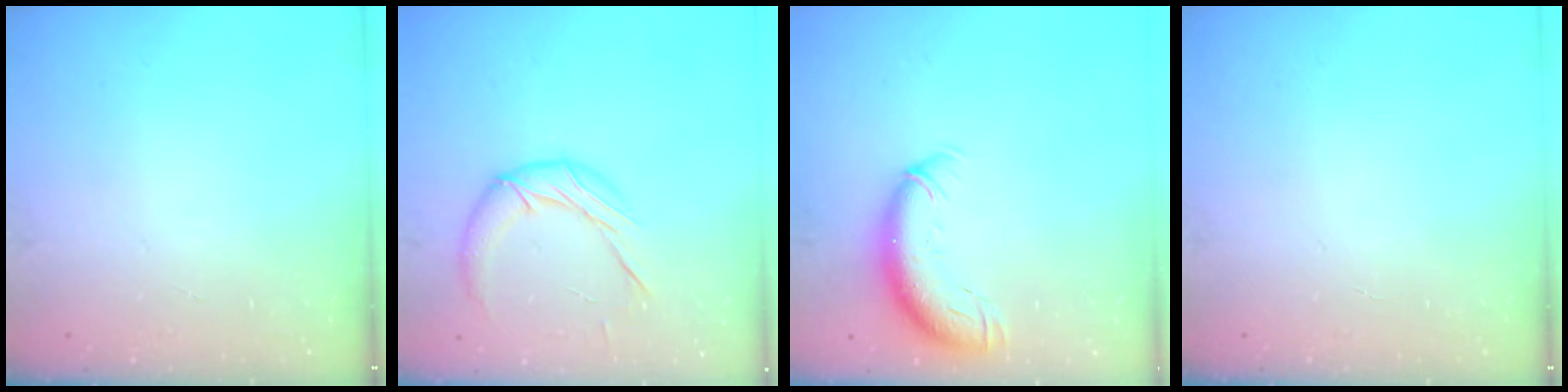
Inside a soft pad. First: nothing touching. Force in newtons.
{"total": 12.0, "press": 11.9, "slide": 0.7}
{"total": 12.1, "press": 11.7, "slide": 3.1}
{"total": 0.0}